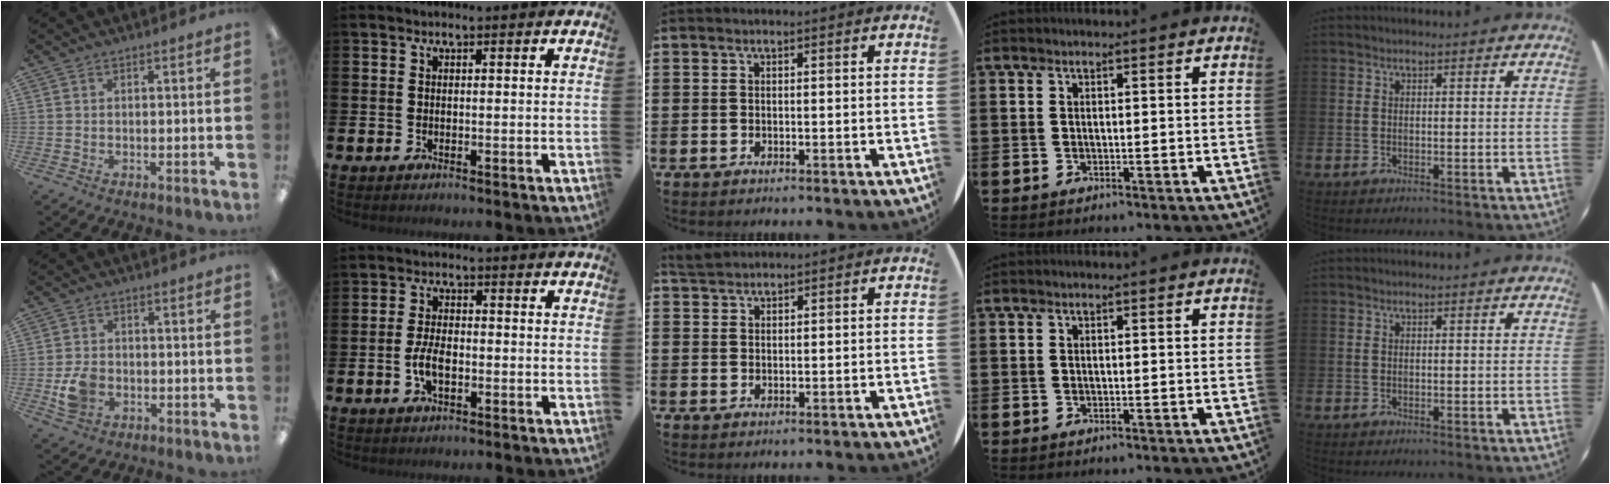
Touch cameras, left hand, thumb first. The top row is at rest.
{"thumb": {"total": 6.5, "force": [-1.6, 5.1, 3.8], "torque": [-0.065, 0.002, -0.031]}, "index": {"total": 4.0, "force": [-1.0, 1.9, 3.4], "torque": [-0.061, 0.001, -0.020]}, "middle": {"total": 2.1, "force": [2.0, 0.5, 0.3], "torque": [-0.001, 0.002, 0.037]}}